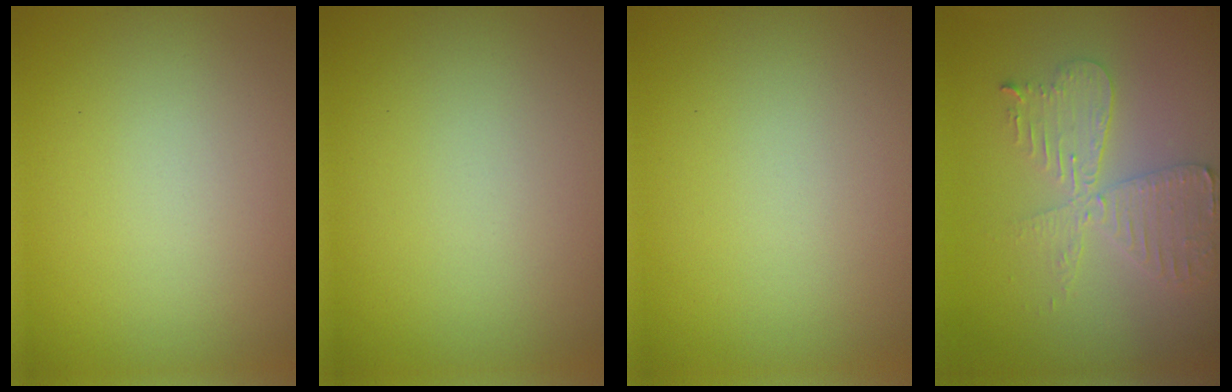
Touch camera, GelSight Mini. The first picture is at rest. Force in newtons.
{"total": 0.0}
{"total": 0.0}
{"total": 4.4, "press": 3.8, "slide": 2.1}